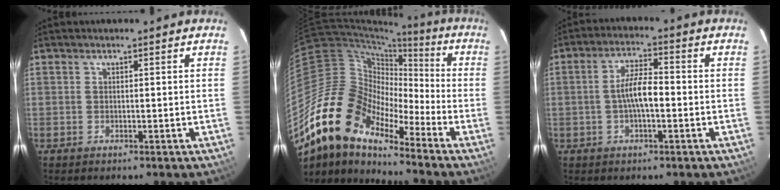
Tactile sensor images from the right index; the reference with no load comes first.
{"total": 17.5, "force": [-13.1, 7.2, 9.2], "torque": [-0.158, -0.001, -0.265]}
{"total": 6.0, "force": [-1.2, 1.7, 5.6], "torque": [-0.108, 0.010, -0.020]}